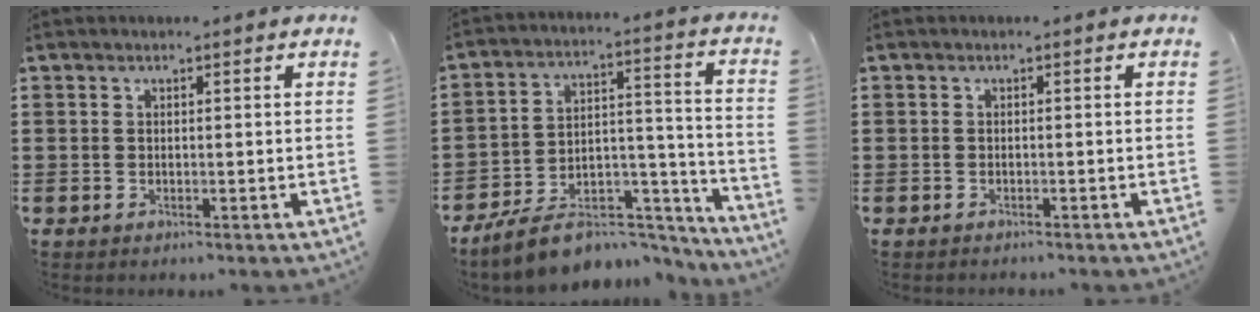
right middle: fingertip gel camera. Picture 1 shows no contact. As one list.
[{"total": 9.0, "force": [-7.3, 3.3, 4.1], "torque": [-0.069, 0.018, -0.134]}, {"total": 0.6, "force": [-0.6, 0.2, -0.1], "torque": [0.000, 0.001, -0.012]}]